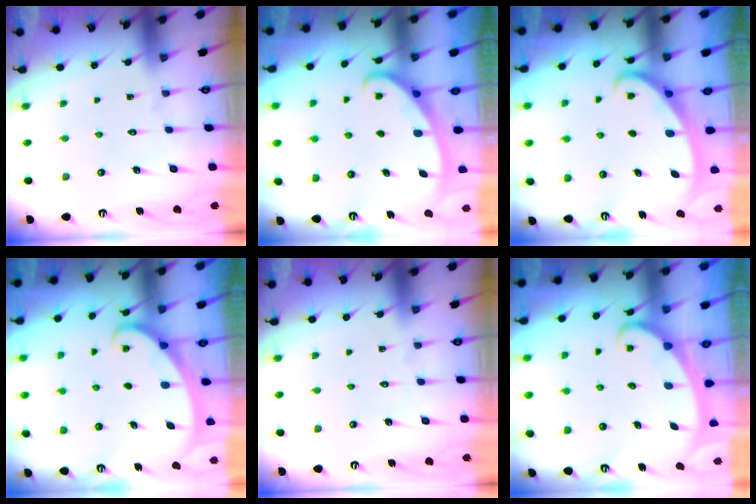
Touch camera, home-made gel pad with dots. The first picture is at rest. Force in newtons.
{"total": 3.0, "press": 3.0, "slide": 0.4}
{"total": 2.6, "press": 2.5, "slide": 0.4}
{"total": 2.2, "press": 2.2, "slide": 0.4}
{"total": 0.0}
{"total": 2.4, "press": 2.3, "slide": 0.4}